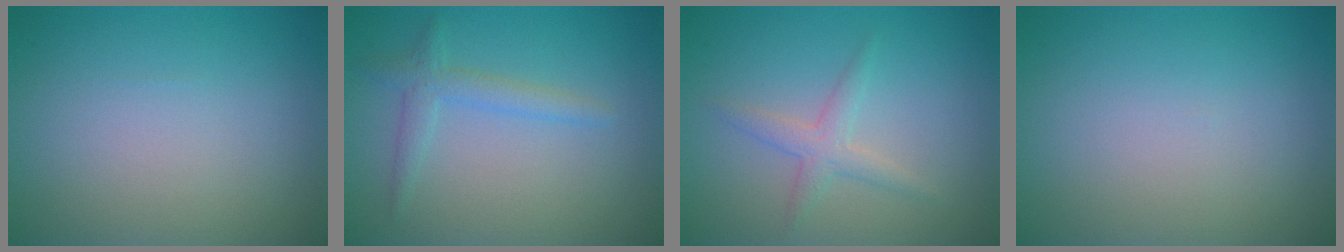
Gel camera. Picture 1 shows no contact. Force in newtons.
{"total": 2.0, "press": 2.0, "slide": 0.1}
{"total": 1.9, "press": 1.9, "slide": 0.0}
{"total": 0.0}